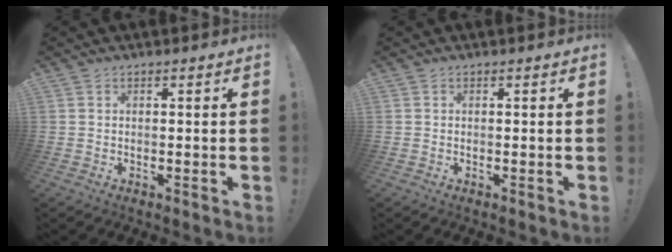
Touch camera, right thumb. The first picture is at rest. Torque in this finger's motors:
{"motor_torque": [-0.01, -0.08, -0.01, 0.08, -0.05]}